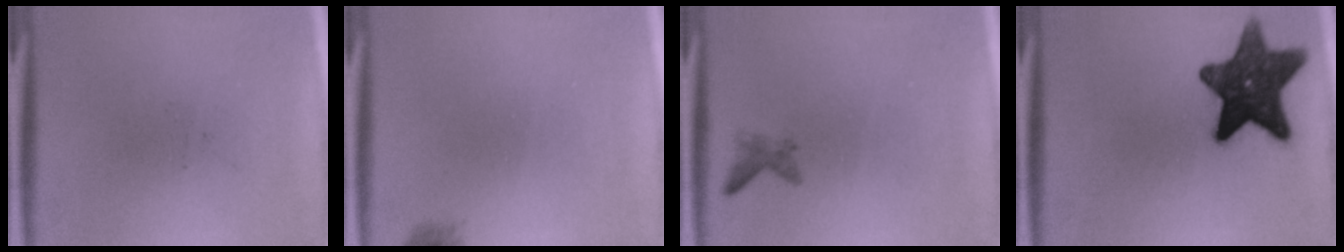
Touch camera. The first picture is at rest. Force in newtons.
{"total": 0.9}
{"total": 1.1}
{"total": 13.4}